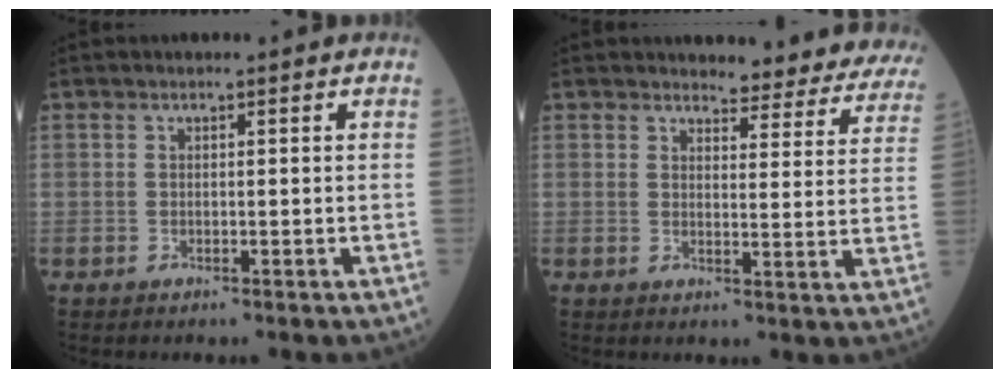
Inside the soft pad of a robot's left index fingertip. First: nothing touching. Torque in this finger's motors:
{"motor_torque": [0.13, -0.14, 0.08, 0.00]}